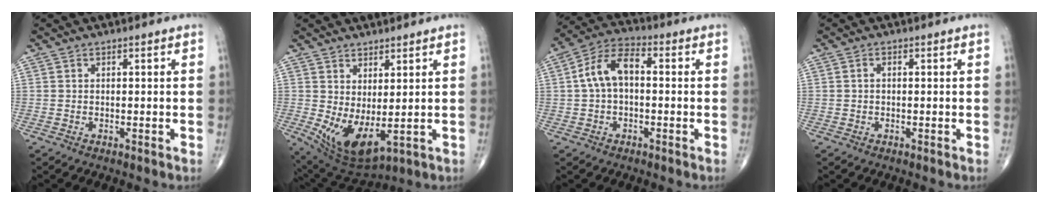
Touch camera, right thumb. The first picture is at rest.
{"total": 10.3, "force": [-0.2, 4.4, 9.3], "torque": [-0.158, -0.021, 0.019]}
{"total": 8.9, "force": [0.4, 5.1, 7.3], "torque": [-0.137, 0.031, -0.003]}
{"total": 0.7, "force": [-0.1, 0.4, 0.5], "torque": [-0.006, 0.002, -0.003]}